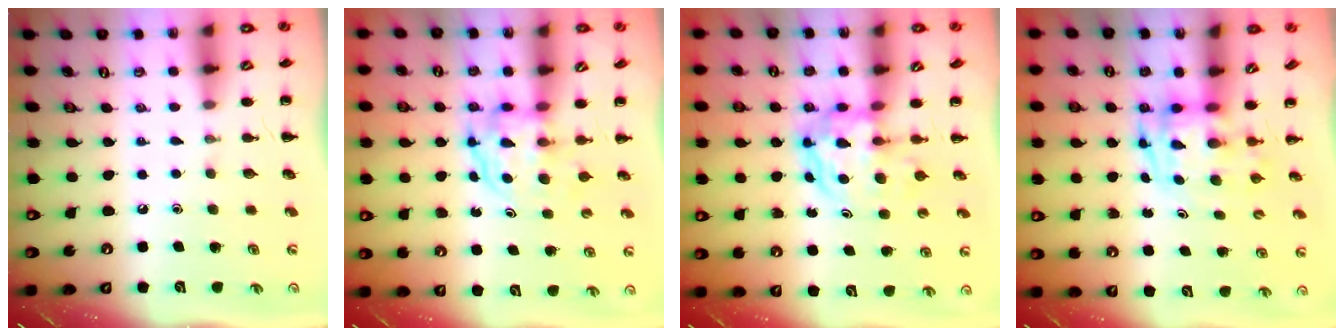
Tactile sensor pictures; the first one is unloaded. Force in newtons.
{"total": 3.7, "press": 3.7, "slide": 0.3}
{"total": 4.9, "press": 4.8, "slide": 1.1}
{"total": 3.4, "press": 3.3, "slide": 0.7}